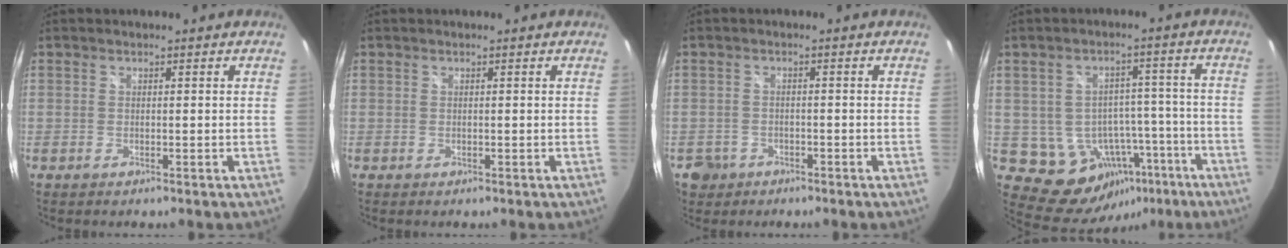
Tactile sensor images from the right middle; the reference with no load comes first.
{"total": 0.0}
{"total": 4.3, "force": [-2.0, 3.7, 1.0], "torque": [-0.036, 0.002, -0.028]}
{"total": 12.4, "force": [-5.6, 9.9, 5.1], "torque": [-0.089, 0.036, -0.035]}